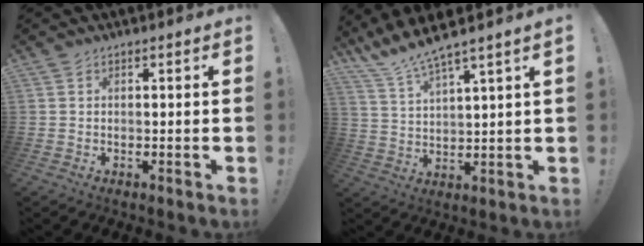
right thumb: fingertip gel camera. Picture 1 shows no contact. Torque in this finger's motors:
{"motor_torque": [0.06, 0.06, 0.63, 0.62, 0.11]}